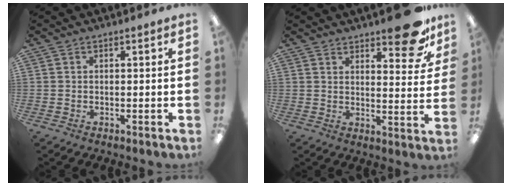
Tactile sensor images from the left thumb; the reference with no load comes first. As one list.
[{"total": 13.0, "force": [9.4, 5.0, 7.5], "torque": [-0.079, -0.059, 0.157]}]